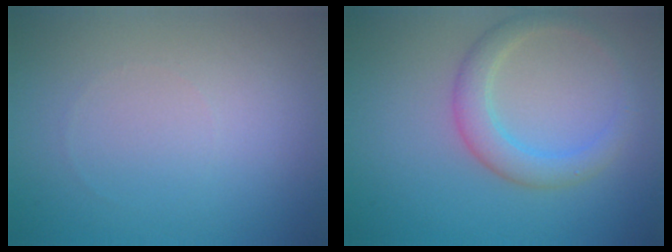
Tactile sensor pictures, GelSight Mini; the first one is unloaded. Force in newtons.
{"total": 3.1, "press": 3.1, "slide": 0.2}